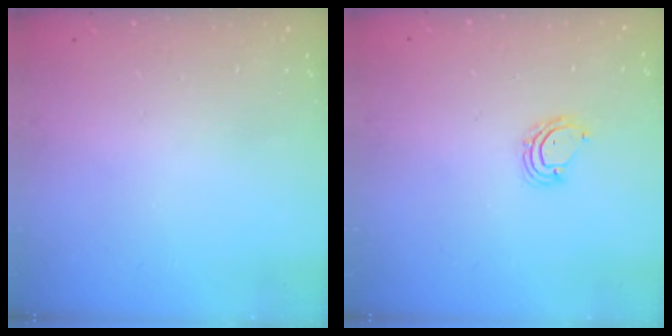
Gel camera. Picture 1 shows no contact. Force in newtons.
{"total": 5.0, "press": 5.0, "slide": 0.4}